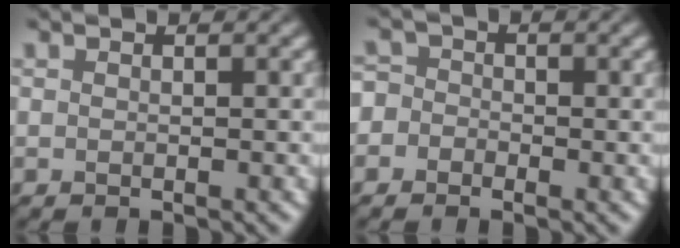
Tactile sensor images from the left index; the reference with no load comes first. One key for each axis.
{"total": 2.9, "fx": -0.5, "fy": 2.7, "fz": 0.8, "tx": 0.017, "ty": 0.019, "tz": -0.055}